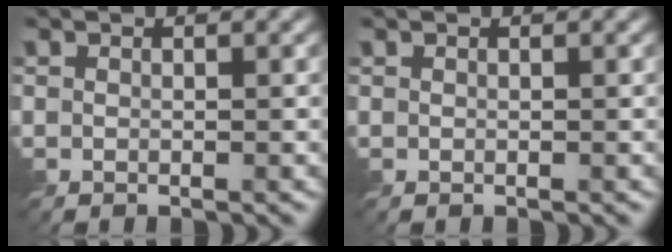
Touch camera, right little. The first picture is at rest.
{"total": 0.0}